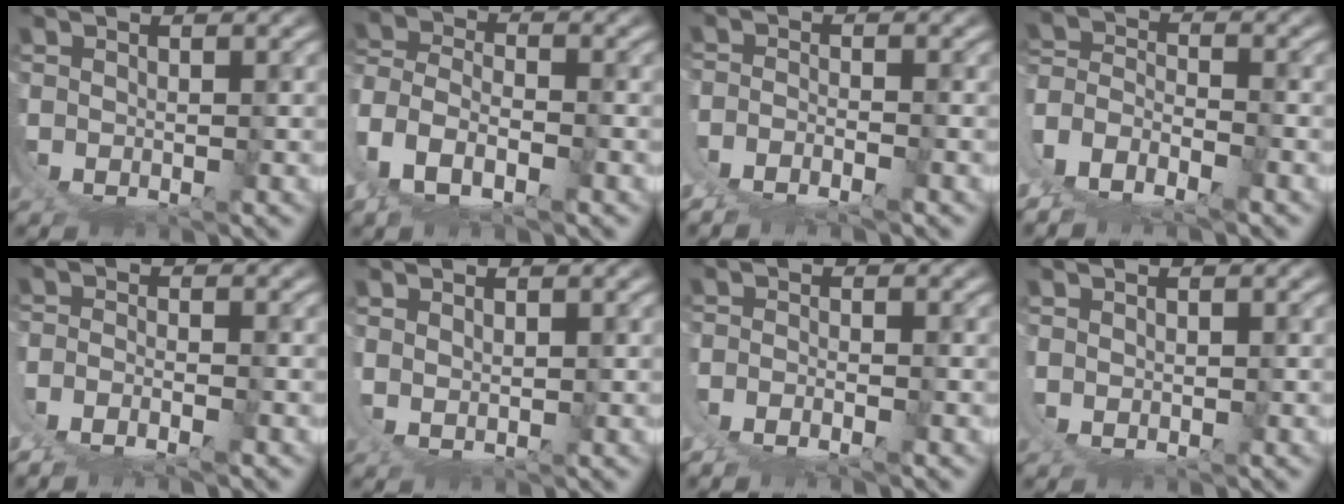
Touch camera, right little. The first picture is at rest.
{"total": 7.9, "force": [2.0, 6.3, 4.4], "torque": [-0.126, -0.014, 0.026]}
{"total": 4.7, "force": [-0.9, 3.9, 2.4], "torque": [-0.058, -0.014, -0.015]}
{"total": 9.3, "force": [0.4, 8.3, 4.2], "torque": [-0.133, -0.032, 0.000]}
{"total": 4.8, "force": [-0.8, 3.9, 2.7], "torque": [-0.064, -0.017, -0.012]}
{"total": 1.8, "force": [1.7, 0.1, 0.5], "torque": [-0.018, 0.000, 0.032]}
{"total": 2.8, "force": [-0.5, 2.1, 1.8], "torque": [-0.037, -0.008, -0.008]}
{"total": 1.0, "force": [1.0, 0.1, -0.1], "torque": [-0.001, 0.002, 0.015]}